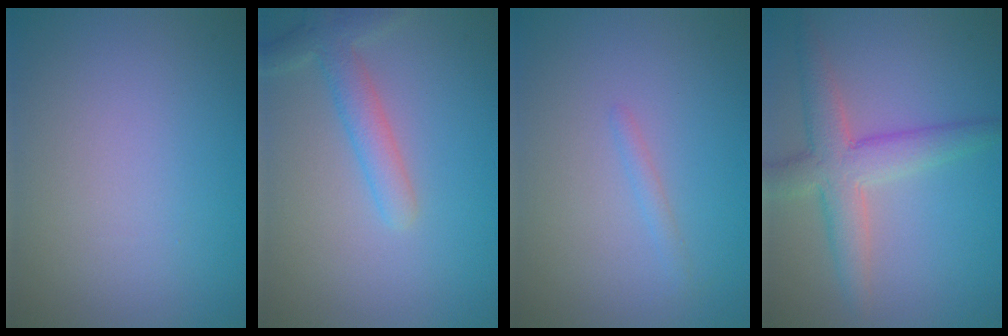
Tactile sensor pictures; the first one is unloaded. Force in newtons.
{"total": 3.0, "press": 3.0, "slide": 0.2}
{"total": 0.7, "press": 0.7, "slide": 0.0}
{"total": 4.8, "press": 4.8, "slide": 0.1}